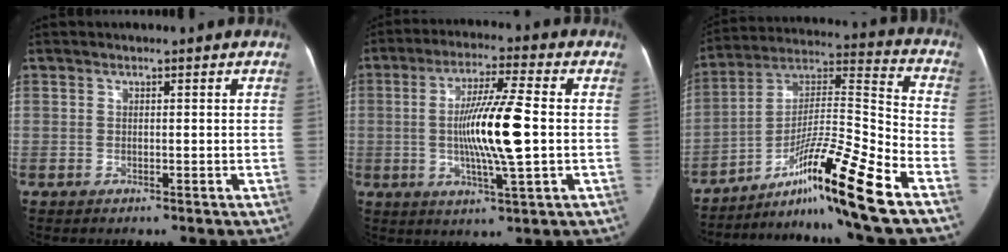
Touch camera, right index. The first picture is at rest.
{"total": 12.5, "force": [-0.5, 0.8, 12.4], "torque": [-0.231, 0.000, -0.011]}
{"total": 19.2, "force": [-12.2, -1.0, 14.7], "torque": [-0.257, 0.002, -0.206]}